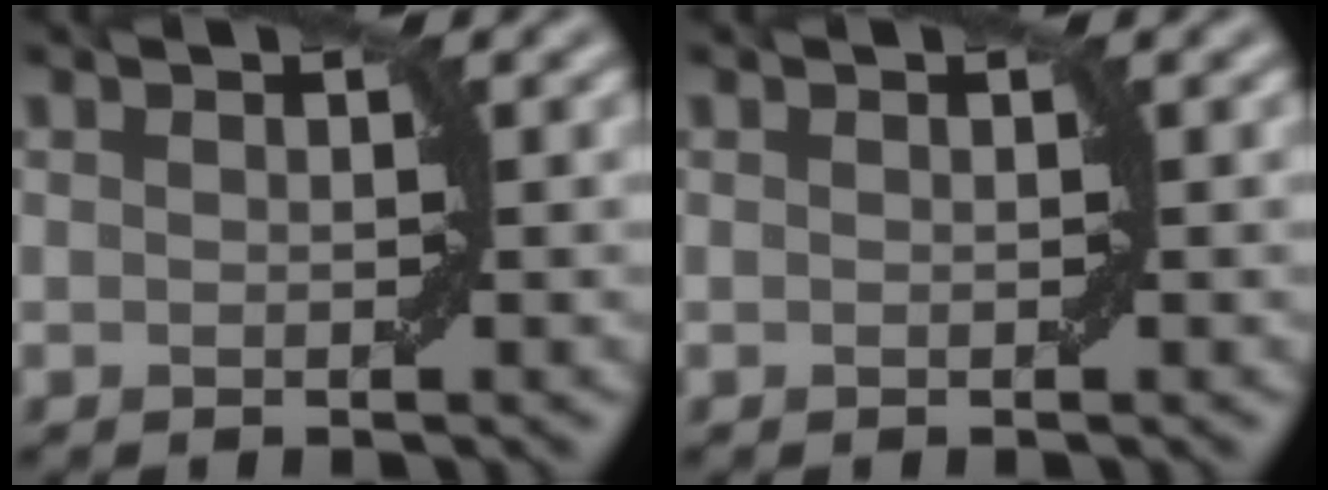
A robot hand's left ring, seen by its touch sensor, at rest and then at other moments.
{"total": 0.0}